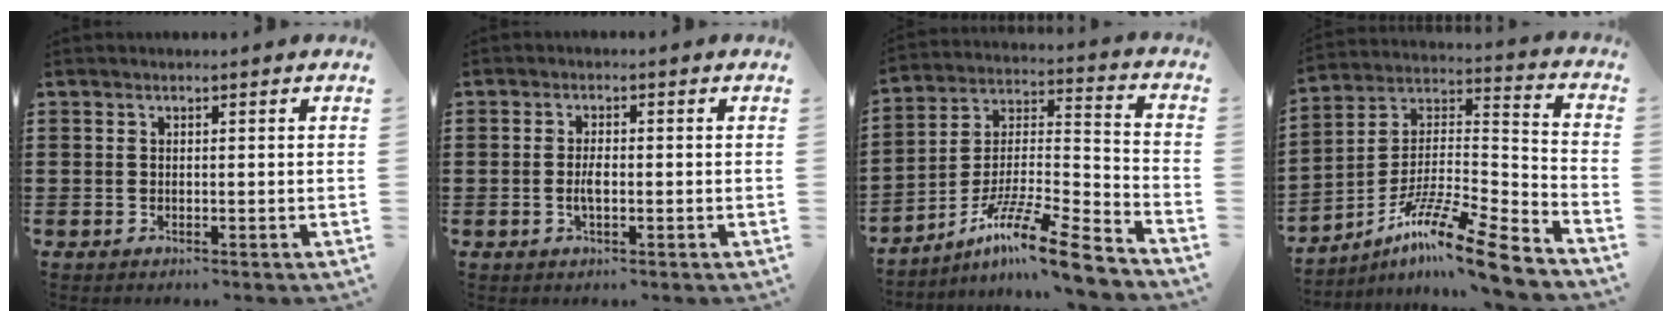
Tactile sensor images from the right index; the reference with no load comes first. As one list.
[{"total": 2.5, "force": [-0.5, 1.0, 2.2], "torque": [-0.050, -0.002, -0.011]}, {"total": 13.2, "force": [-10.2, 1.2, 8.3], "torque": [-0.144, 0.016, -0.195]}, {"total": 13.3, "force": [-10.5, 0.4, 8.2], "torque": [-0.141, 0.011, -0.201]}]